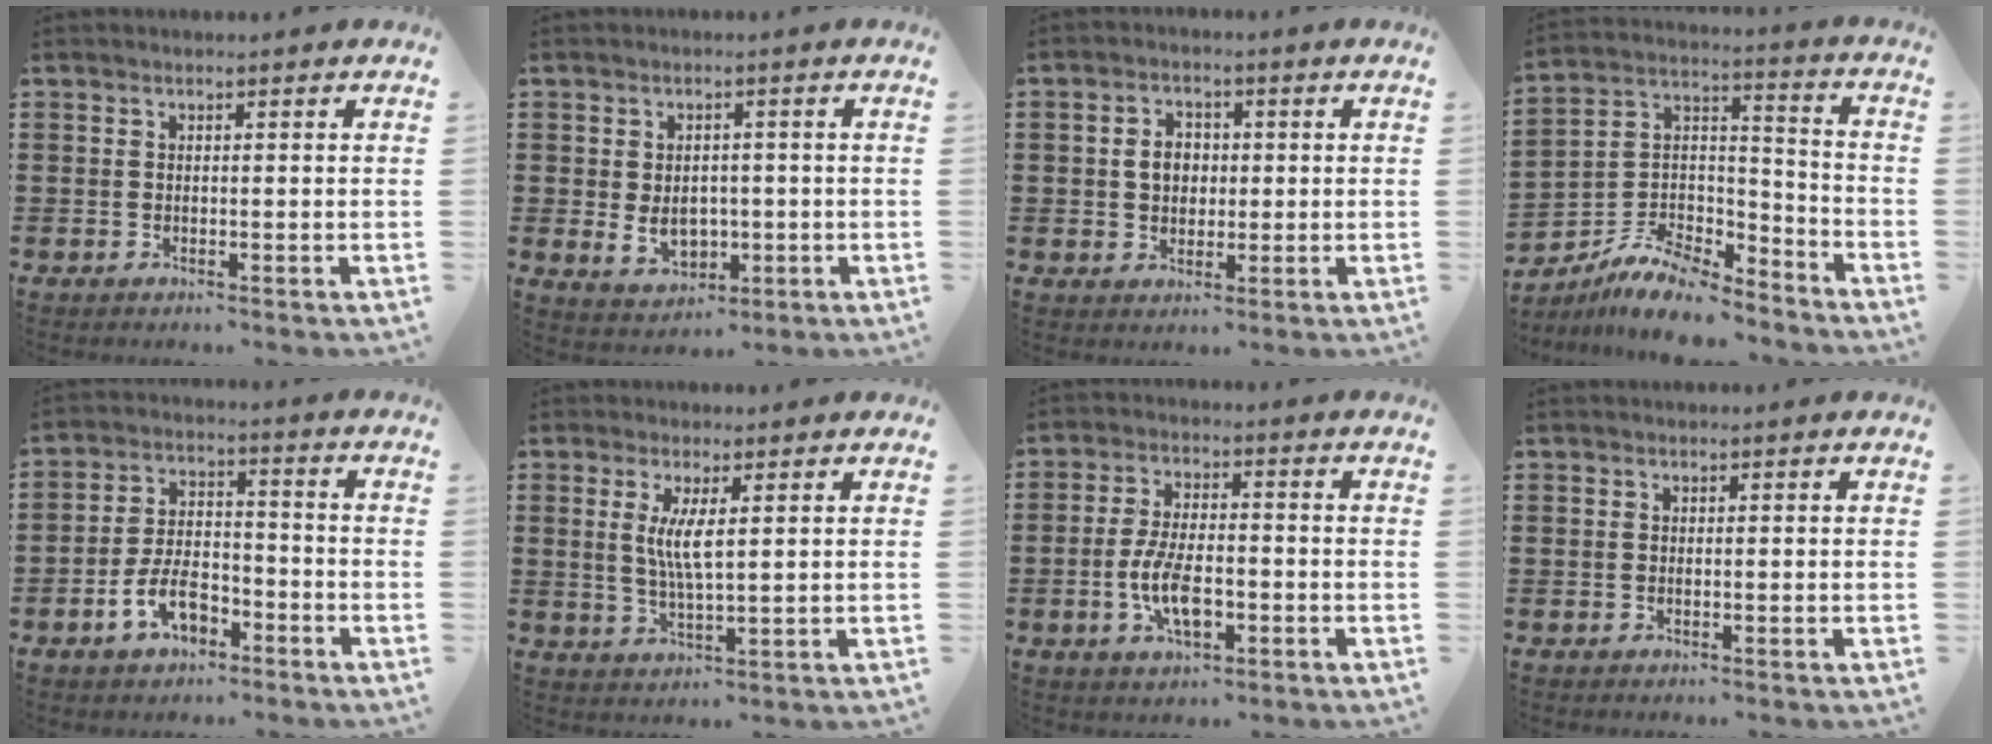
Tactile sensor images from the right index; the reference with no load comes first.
{"total": 4.6, "force": [-0.4, 3.5, 3.0], "torque": [-0.046, 0.002, -0.011]}
{"total": 3.8, "force": [0.0, 3.0, 2.3], "torque": [-0.045, 0.008, -0.006]}
{"total": 9.3, "force": [-8.0, 3.0, 3.6], "torque": [-0.083, 0.014, -0.158]}
{"total": 7.1, "force": [-3.8, 3.8, 4.7], "torque": [-0.104, 0.010, -0.076]}
{"total": 5.0, "force": [1.1, 1.0, 4.8], "torque": [-0.097, 0.000, 0.016]}
{"total": 7.8, "force": [-2.3, 3.4, 6.6], "torque": [-0.144, -0.002, -0.046]}
{"total": 0.0}